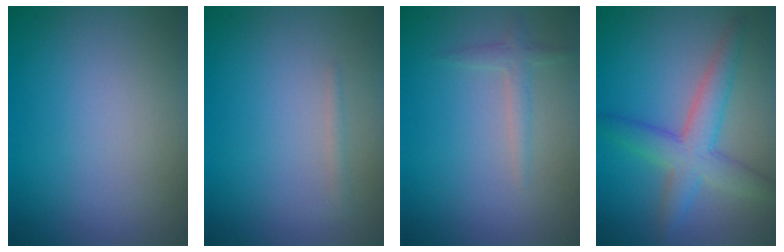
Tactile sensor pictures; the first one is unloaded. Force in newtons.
{"total": 0.6, "press": 0.6, "slide": 0.0}
{"total": 1.4, "press": 1.4, "slide": 0.0}
{"total": 4.6, "press": 4.6, "slide": 0.1}